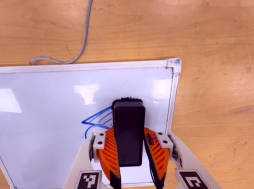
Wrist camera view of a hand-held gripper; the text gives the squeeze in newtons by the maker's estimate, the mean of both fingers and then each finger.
{"total": 10.0, "left": 9.6, "right": 10.3}